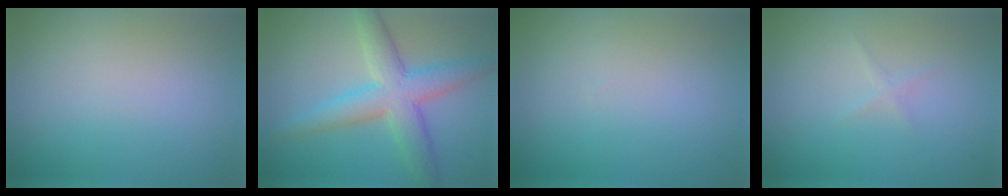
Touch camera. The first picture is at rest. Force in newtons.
{"total": 5.9, "press": 5.9, "slide": 0.1}
{"total": 0.0}
{"total": 0.6, "press": 0.6, "slide": 0.0}